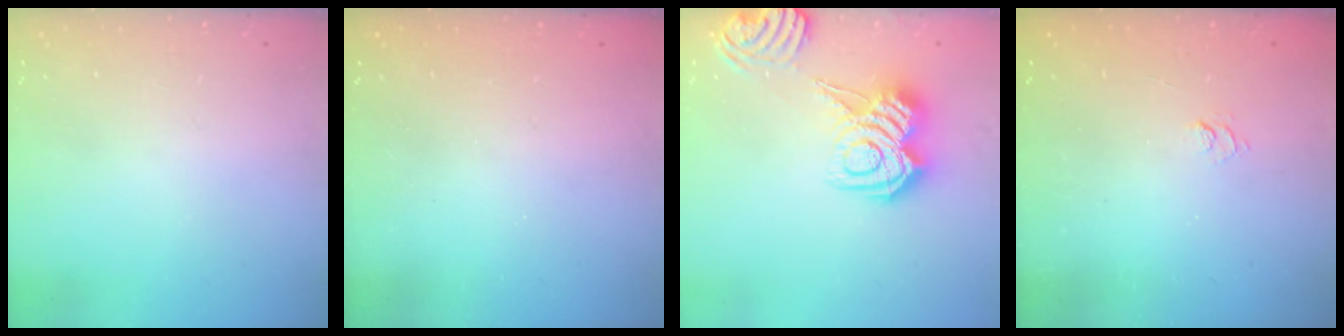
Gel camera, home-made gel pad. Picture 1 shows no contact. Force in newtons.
{"total": 2.6, "press": 2.5, "slide": 0.9}
{"total": 11.2, "press": 11.1, "slide": 0.8}
{"total": 1.9, "press": 1.5, "slide": 1.3}